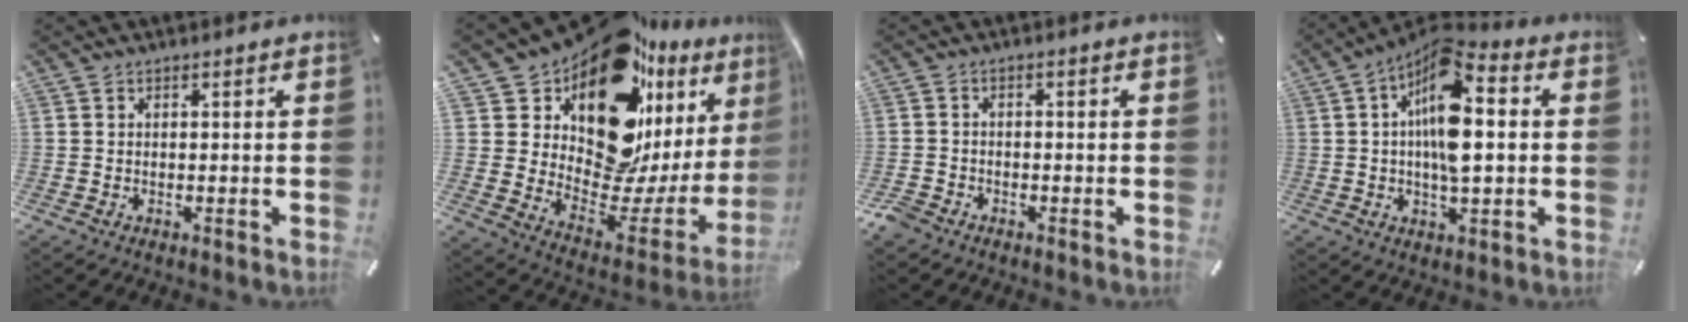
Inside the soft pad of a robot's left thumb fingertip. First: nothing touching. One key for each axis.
{"total": 18.8, "fx": 12.6, "fy": 9.0, "fz": 10.7, "tx": -0.148, "ty": -0.157, "tz": 0.216}
{"total": 2.5, "fx": -1.8, "fy": 1.6, "fz": 0.7, "tx": -0.015, "ty": 0.009, "tz": -0.038}
{"total": 13.4, "fx": 1.9, "fy": 5.6, "fz": 12.1, "tx": -0.220, "ty": -0.011, "tz": 0.032}